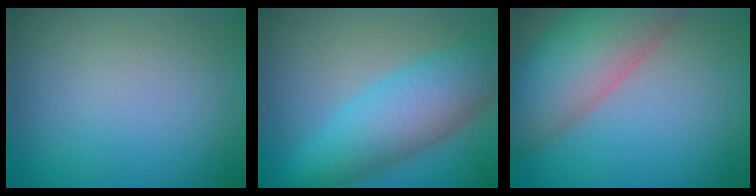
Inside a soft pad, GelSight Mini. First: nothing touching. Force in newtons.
{"total": 7.7, "press": 7.7, "slide": 0.1}
{"total": 10.0, "press": 9.9, "slide": 0.6}